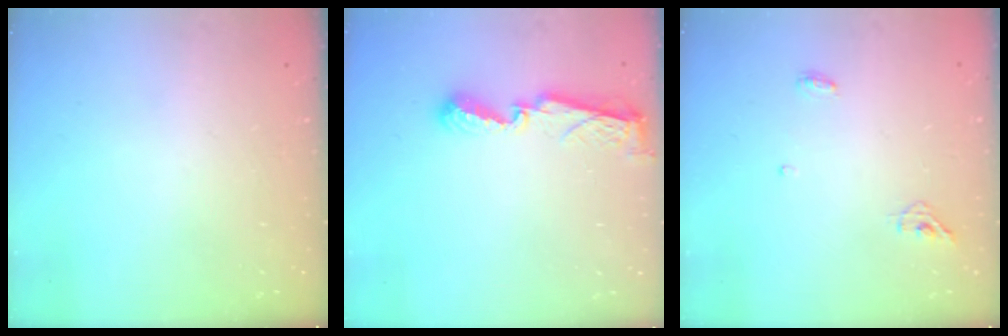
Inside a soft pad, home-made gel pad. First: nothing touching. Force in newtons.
{"total": 7.7, "press": 7.7, "slide": 0.8}
{"total": 4.6, "press": 4.5, "slide": 1.0}